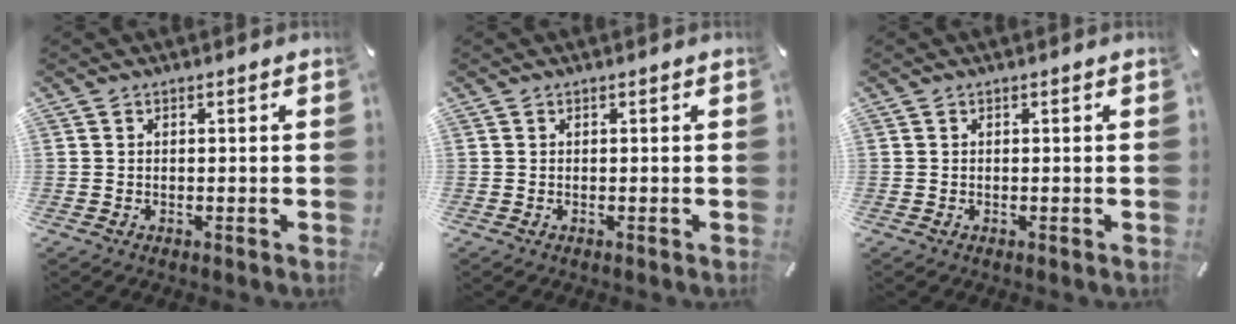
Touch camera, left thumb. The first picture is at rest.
{"total": 0.0}
{"total": 0.0}